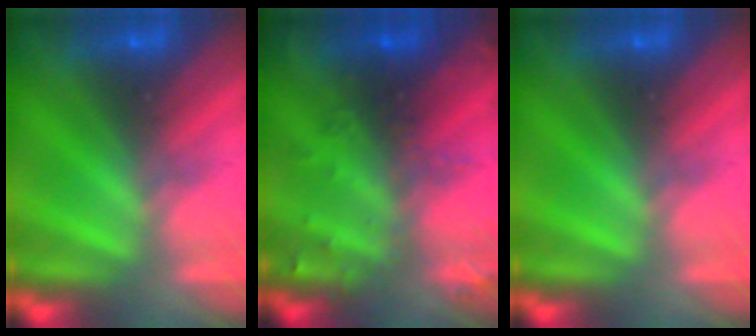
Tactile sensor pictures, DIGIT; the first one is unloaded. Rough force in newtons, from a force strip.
{"total": 2.9}
{"total": 0.0}